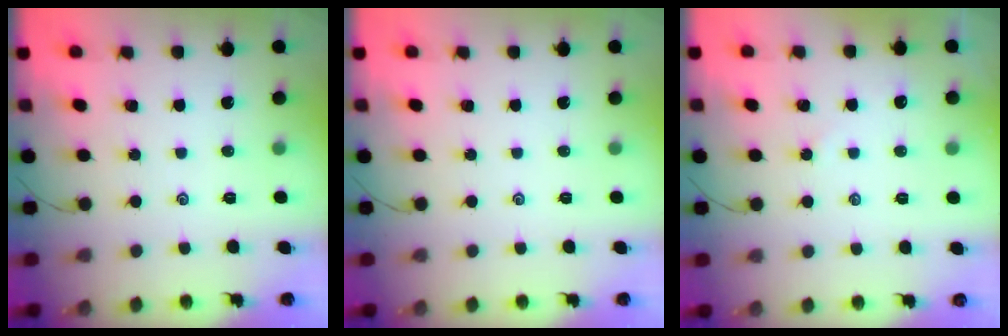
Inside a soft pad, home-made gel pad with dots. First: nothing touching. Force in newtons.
{"total": 0.0}
{"total": 2.8, "press": 2.8, "slide": 0.5}